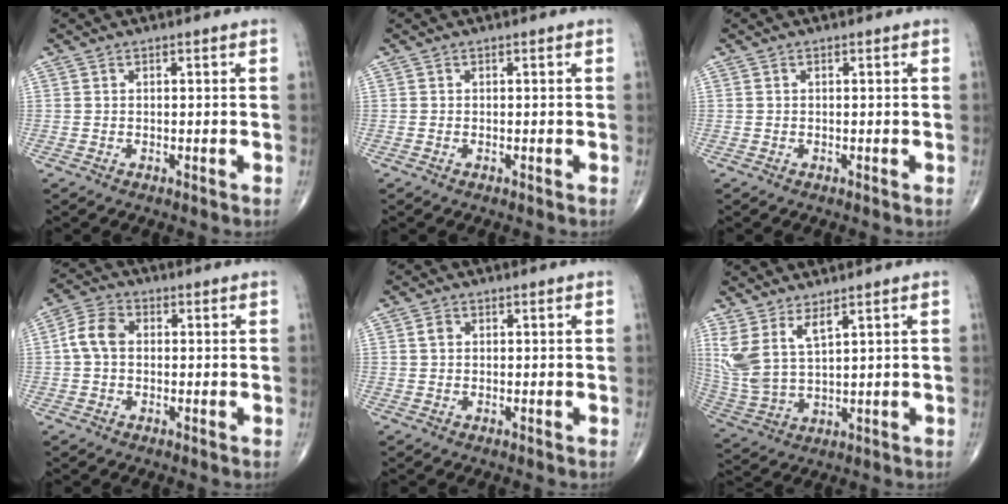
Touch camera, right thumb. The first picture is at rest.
{"total": 0.0}
{"total": 0.0}
{"total": 5.9, "force": [0.3, 4.3, 4.1], "torque": [-0.079, 0.018, -0.003]}
{"total": 1.5, "force": [0.3, 1.2, 0.8], "torque": [-0.013, 0.004, 0.005]}
{"total": 8.8, "force": [4.8, 3.0, 6.7], "torque": [-0.155, -0.028, 0.112]}